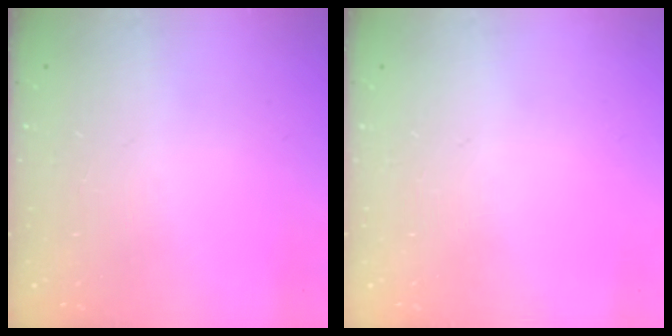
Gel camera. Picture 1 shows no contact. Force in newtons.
{"total": 0.0}